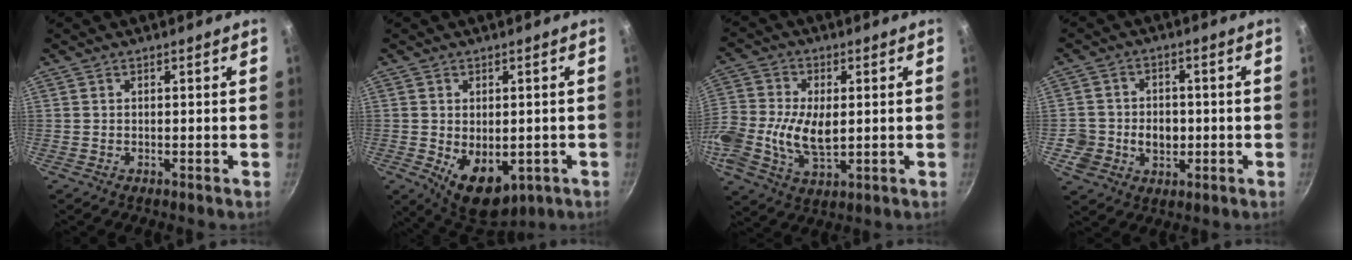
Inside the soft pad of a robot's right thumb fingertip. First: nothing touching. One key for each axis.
{"total": 10.6, "fx": -2.4, "fy": 6.7, "fz": 7.8, "tx": -0.091, "ty": -0.011, "tz": -0.015}
{"total": 16.2, "fx": -0.7, "fy": 10.4, "fz": 12.3, "tx": -0.275, "ty": 0.016, "tz": -0.016}
{"total": 8.2, "fx": -1.2, "fy": 7.1, "fz": 3.9, "tx": -0.048, "ty": 0.010, "tz": -0.019}